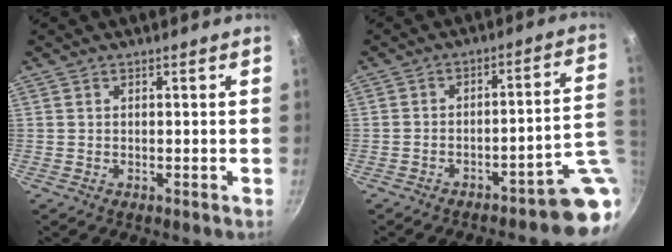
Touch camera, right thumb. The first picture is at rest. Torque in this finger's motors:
{"motor_torque": [2.68, 0.43, 1.37, -0.61, 0.08]}